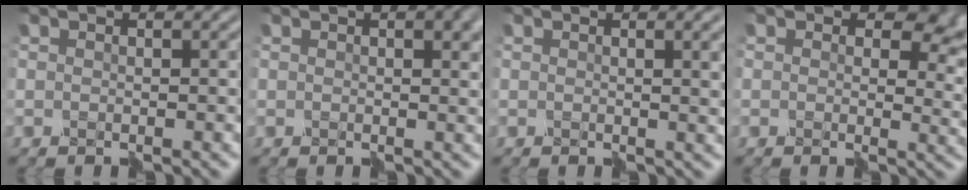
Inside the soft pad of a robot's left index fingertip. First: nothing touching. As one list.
[{"total": 5.4, "force": [1.7, 2.7, 4.3], "torque": [-0.031, 0.008, 0.023]}, {"total": 5.3, "force": [1.6, 2.4, 4.5], "torque": [-0.033, 0.005, 0.024]}, {"total": 6.1, "force": [1.6, 4.4, 3.9], "torque": [-0.044, -0.009, 0.022]}]